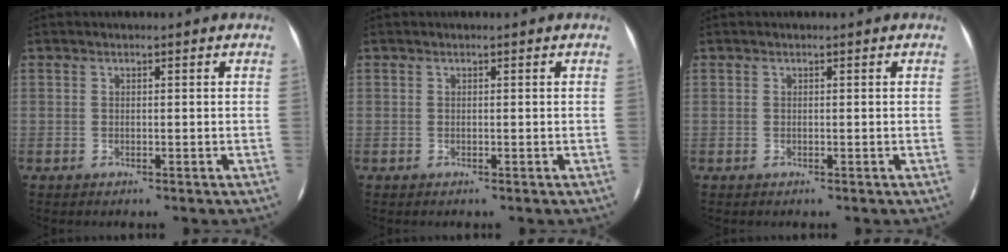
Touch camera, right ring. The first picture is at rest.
{"total": 0.0}
{"total": 0.0}